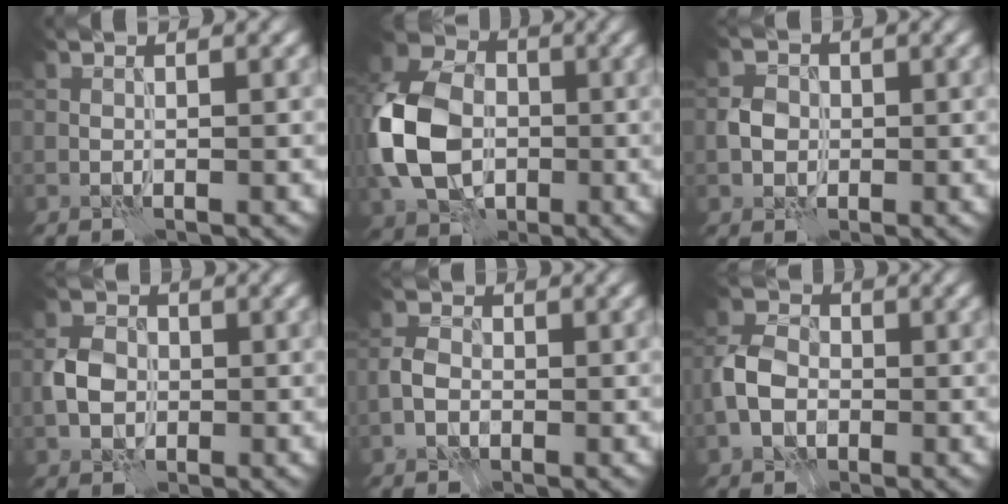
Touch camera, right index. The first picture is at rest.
{"total": 11.5, "force": [-1.7, 8.3, 7.7], "torque": [-0.188, 0.001, -0.048]}
{"total": 2.2, "force": [-0.3, 1.9, 1.0], "torque": [-0.014, 0.001, -0.011]}
{"total": 3.4, "force": [-0.6, 2.8, 2.0], "torque": [-0.037, 0.004, -0.016]}
{"total": 2.5, "force": [-1.0, 1.8, 1.4], "torque": [-0.025, 0.005, -0.026]}
{"total": 4.7, "force": [-1.4, 3.4, 2.8], "torque": [-0.062, 0.004, -0.035]}